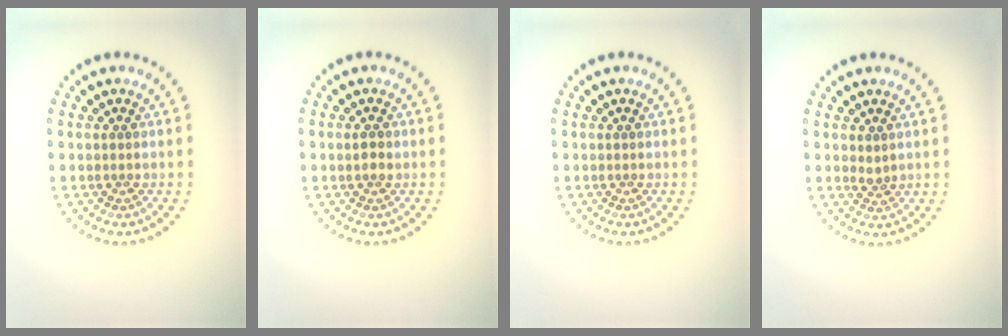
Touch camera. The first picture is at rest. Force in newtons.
{"total": 1.0, "press": 1.0, "slide": 0.2}
{"total": 0.0}
{"total": 0.9, "press": 0.7, "slide": 0.6}